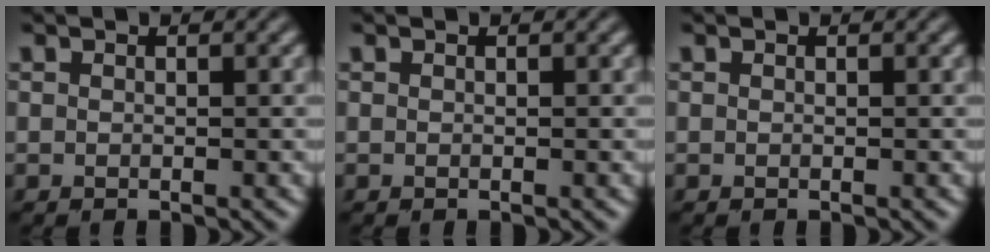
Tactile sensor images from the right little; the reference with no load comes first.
{"total": 0.0}
{"total": 0.0}